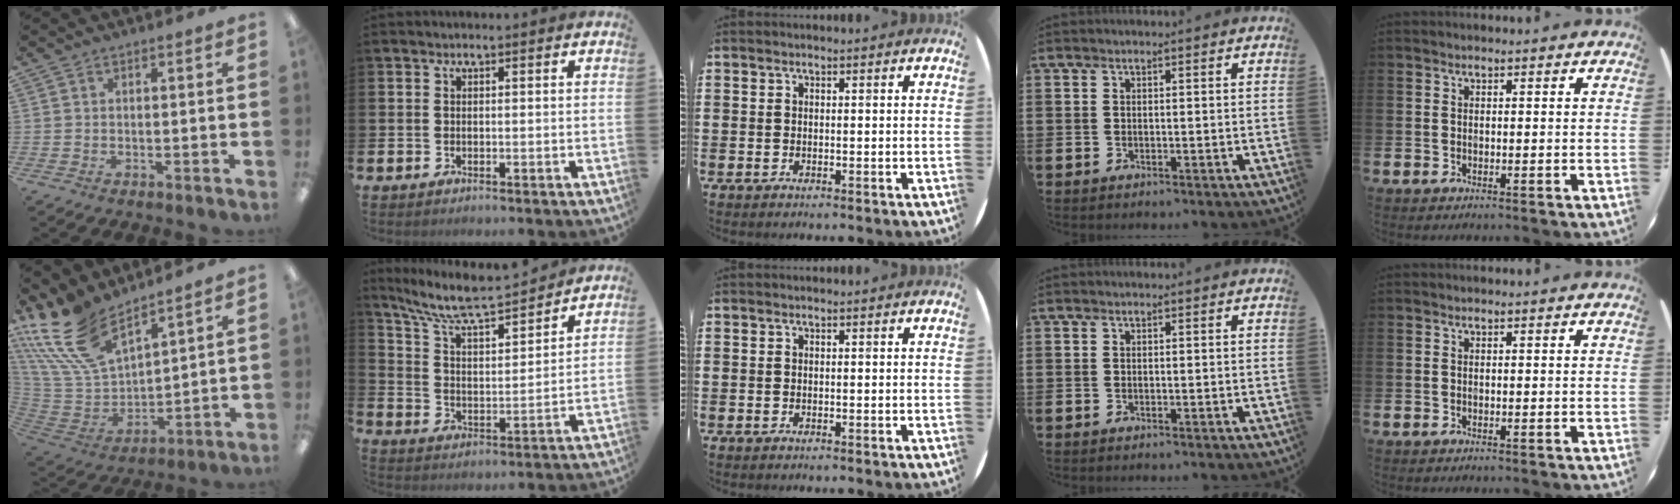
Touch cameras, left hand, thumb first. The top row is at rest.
{"thumb": {"total": 20.1, "force": [13.7, 9.6, 11.2], "torque": [-0.270, -0.073, 0.253]}, "index": {"total": 8.9, "force": [8.3, 1.0, 2.9], "torque": [-0.094, -0.060, 0.142]}}